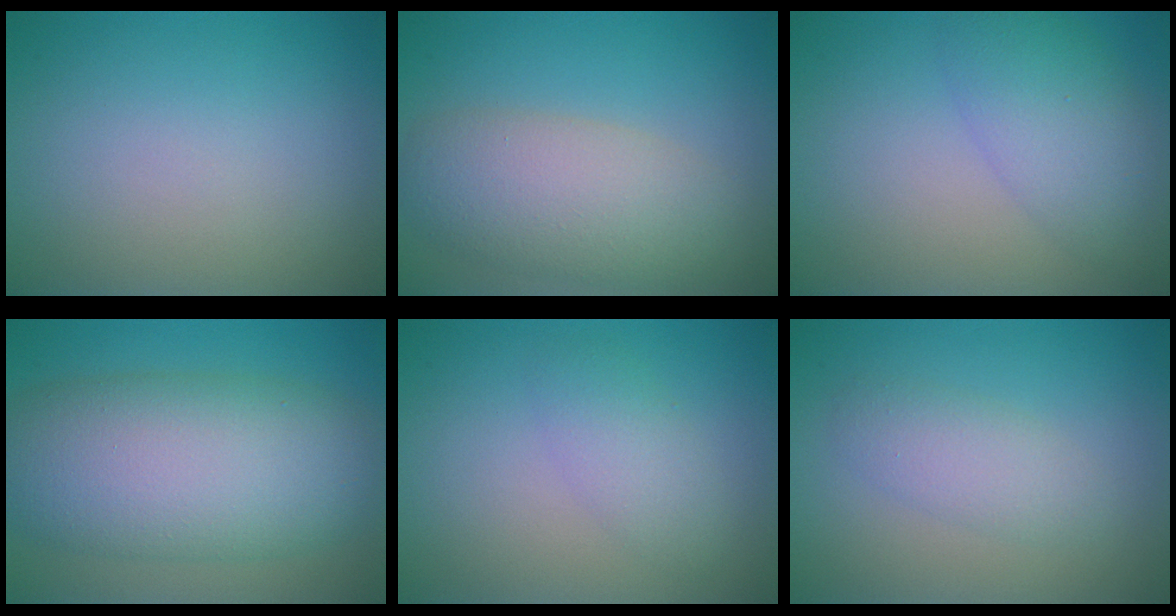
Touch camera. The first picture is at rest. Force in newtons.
{"total": 6.3, "press": 6.3, "slide": 0.4}
{"total": 4.5, "press": 4.5, "slide": 0.2}
{"total": 11.2, "press": 11.2, "slide": 0.4}
{"total": 2.4, "press": 2.4, "slide": 0.1}
{"total": 2.4, "press": 2.4, "slide": 0.1}